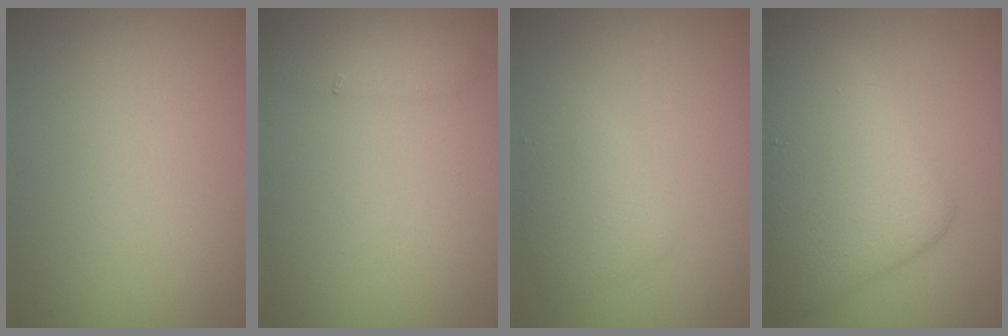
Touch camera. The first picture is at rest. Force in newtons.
{"total": 1.4, "press": 1.4, "slide": 0.1}
{"total": 2.6, "press": 2.6, "slide": 0.1}
{"total": 7.5, "press": 7.5, "slide": 0.4}